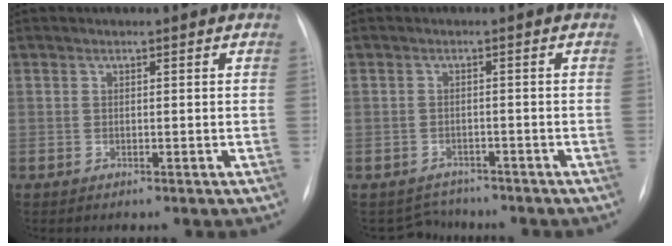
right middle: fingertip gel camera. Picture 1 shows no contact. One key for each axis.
{"total": 3.1, "fx": -2.9, "fy": 0.9, "fz": -0.8, "tx": 0.005, "ty": 0.003, "tz": -0.042}